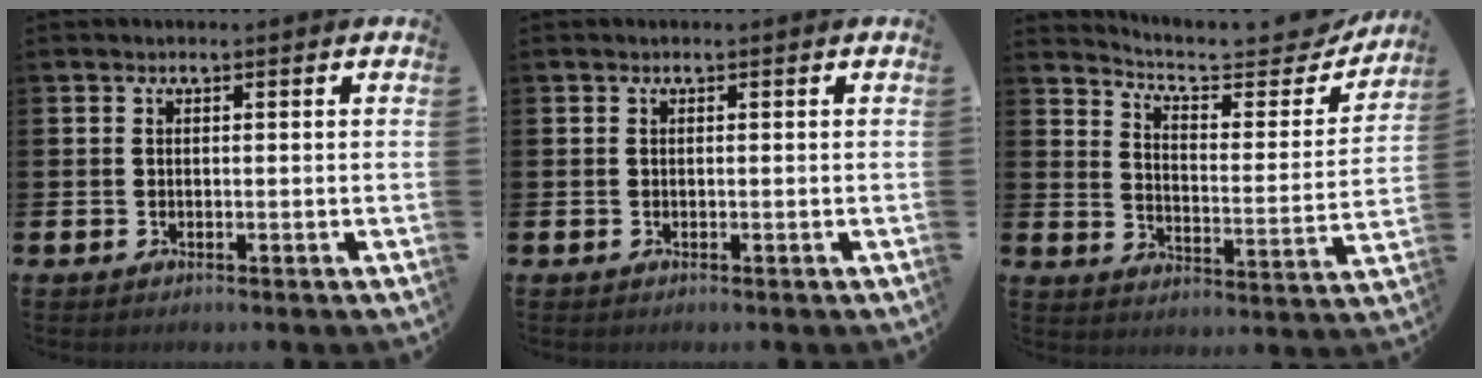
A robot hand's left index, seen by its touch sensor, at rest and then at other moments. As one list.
[{"total": 0.0}, {"total": 6.6, "force": [6.0, 1.7, 2.1], "torque": [-0.058, -0.049, 0.096]}]